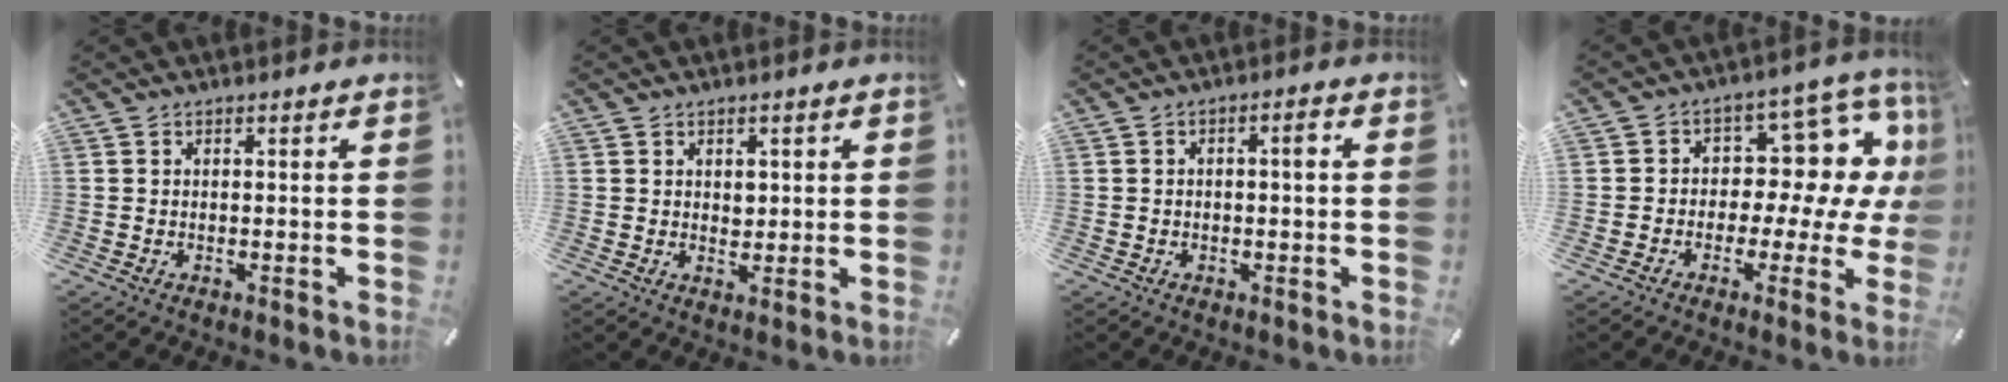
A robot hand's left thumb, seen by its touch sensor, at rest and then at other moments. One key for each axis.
{"total": 2.1, "fx": 0.6, "fy": 1.8, "fz": 0.9, "tx": 0.004, "ty": -0.006, "tz": 0.005}
{"total": 2.3, "fx": 0.0, "fy": 0.8, "fz": 2.2, "tx": -0.032, "ty": 0.008, "tz": -0.006}
{"total": 11.7, "fx": 2.5, "fy": 8.3, "fz": 7.8, "tx": -0.099, "ty": -0.025, "tz": 0.041}